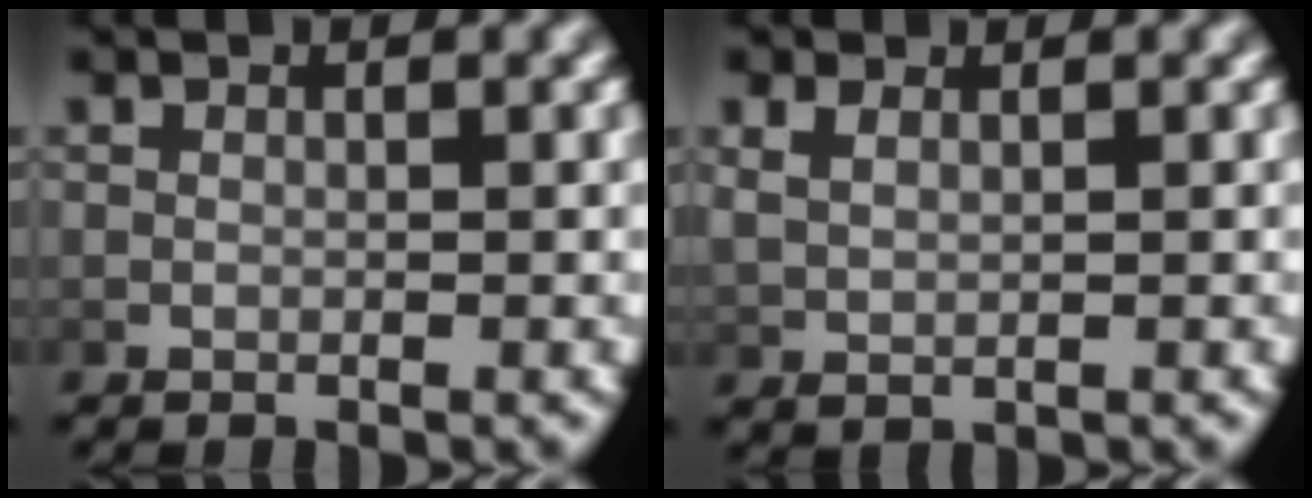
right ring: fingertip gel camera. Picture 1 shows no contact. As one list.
[{"total": 1.4, "force": [0.9, 0.6, 0.9], "torque": [-0.019, -0.001, 0.028]}]